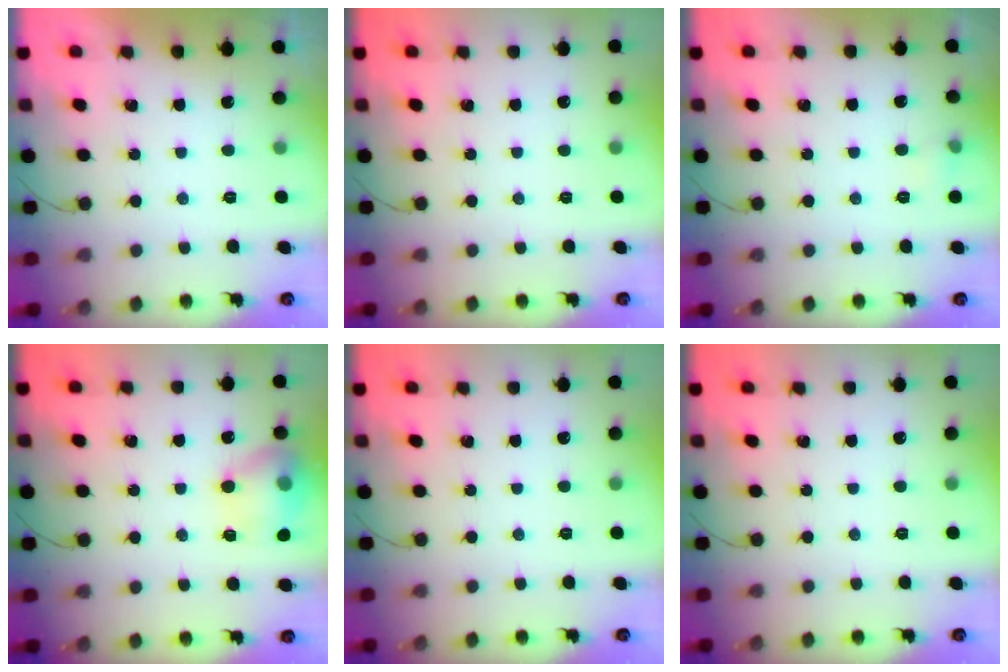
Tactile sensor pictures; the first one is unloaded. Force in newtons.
{"total": 0.0}
{"total": 4.0, "press": 3.8, "slide": 1.2}
{"total": 14.7, "press": 14.6, "slide": 1.3}
{"total": 0.0}
{"total": 0.0}